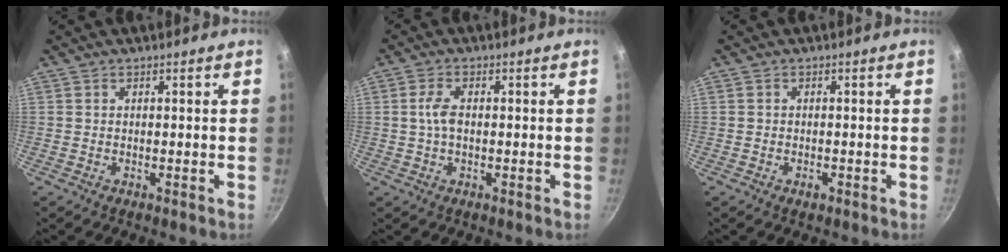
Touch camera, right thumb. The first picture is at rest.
{"total": 3.7, "force": [0.2, 2.0, 3.1], "torque": [-0.064, 0.007, 0.000]}
{"total": 1.2, "force": [-0.7, 0.7, 0.8], "torque": [-0.010, 0.003, -0.011]}